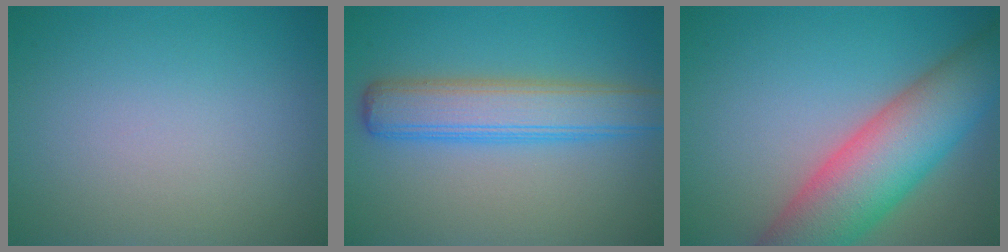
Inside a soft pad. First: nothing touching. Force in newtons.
{"total": 5.6, "press": 5.6, "slide": 0.1}
{"total": 9.8, "press": 9.8, "slide": 0.5}